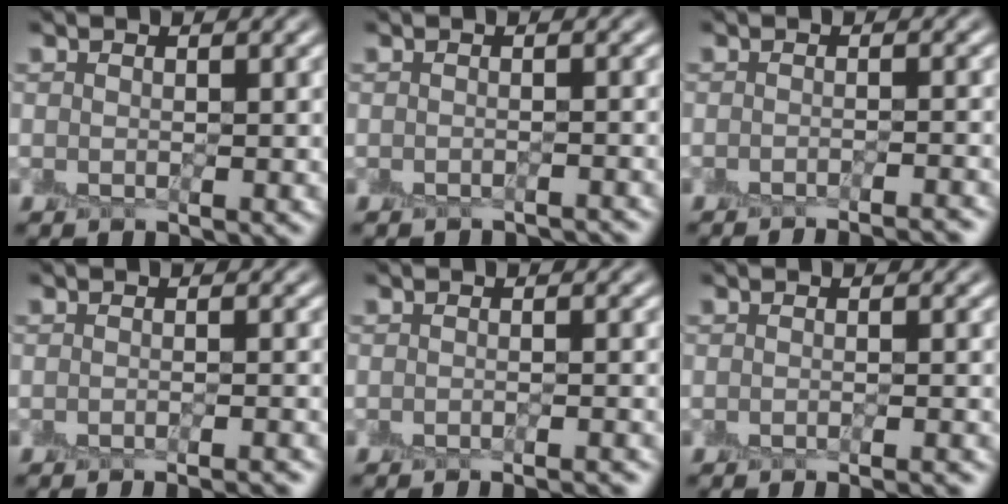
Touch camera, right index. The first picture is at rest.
{"total": 2.2, "force": [-2.2, 0.0, -0.2], "torque": [0.006, -0.013, -0.031]}
{"total": 4.3, "force": [-3.9, 0.6, 1.8], "torque": [-0.016, 0.001, -0.044]}
{"total": 3.3, "force": [-3.1, 0.3, 1.3], "torque": [-0.010, -0.007, -0.034]}
{"total": 3.1, "force": [-2.9, 0.2, 1.1], "torque": [-0.009, -0.010, -0.034]}
{"total": 2.5, "force": [-2.3, 0.1, 0.9], "torque": [-0.003, -0.011, -0.028]}